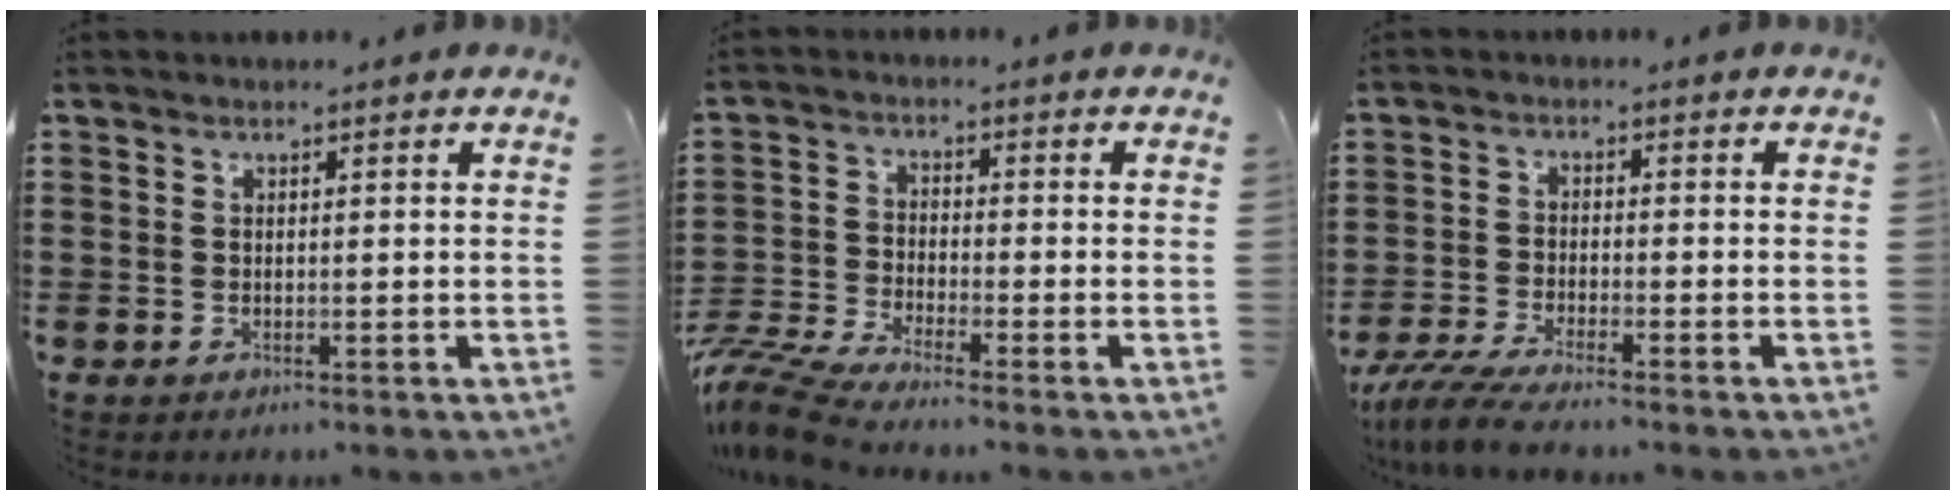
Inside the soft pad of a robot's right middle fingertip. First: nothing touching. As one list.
[{"total": 6.9, "force": [-6.3, 0.6, 2.8], "torque": [-0.088, -0.017, -0.133]}, {"total": 5.2, "force": [-4.7, 0.2, 2.1], "torque": [-0.063, -0.018, -0.098]}]